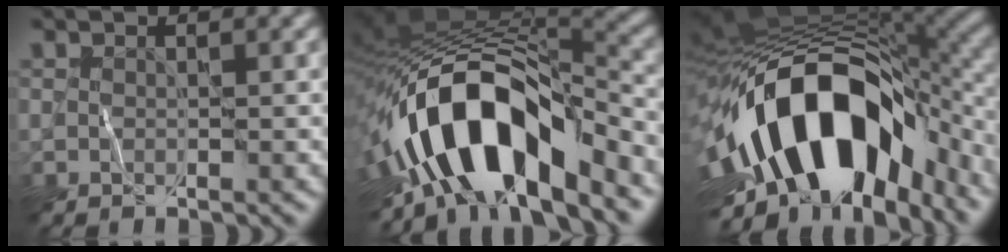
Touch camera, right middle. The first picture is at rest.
{"total": 12.8, "force": [-6.1, 5.5, 9.8], "torque": [-0.160, 0.012, -0.115]}
{"total": 16.3, "force": [-4.8, 9.5, 12.4], "torque": [-0.211, 0.000, -0.077]}